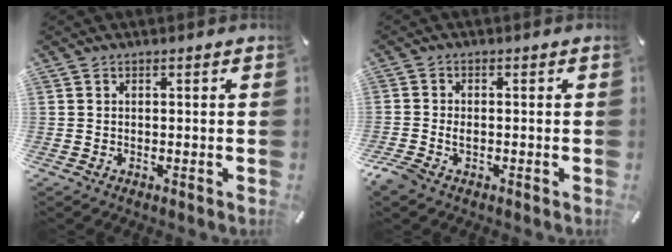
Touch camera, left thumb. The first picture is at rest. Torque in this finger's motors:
{"motor_torque": [-0.02, 0.37, 0.02, 0.08, 0.07]}